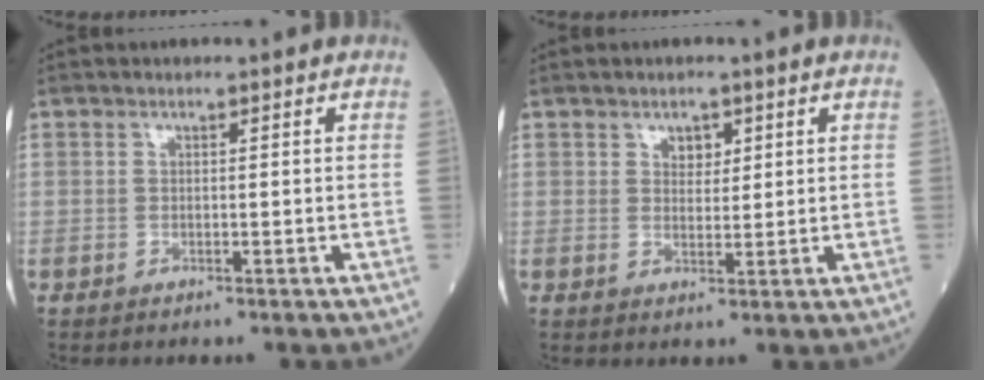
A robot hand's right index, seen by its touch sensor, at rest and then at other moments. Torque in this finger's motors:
{"motor_torque": [0.03, 0.05, 0.00, 0.02]}